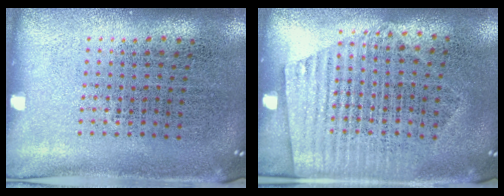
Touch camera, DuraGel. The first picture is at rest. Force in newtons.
{"total": 1.5, "press": 1.2, "slide": 0.9}